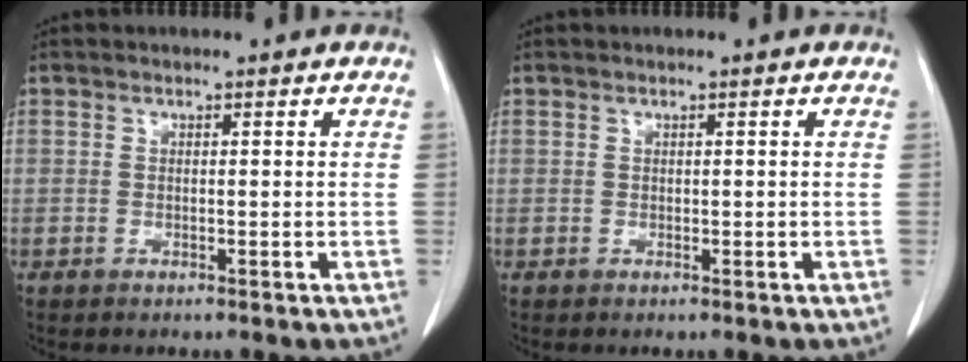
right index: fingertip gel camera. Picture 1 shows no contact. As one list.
[{"total": 0.0}]